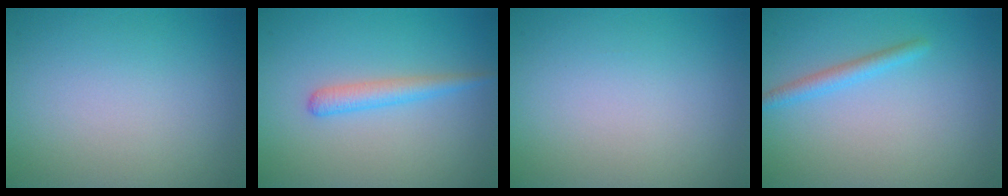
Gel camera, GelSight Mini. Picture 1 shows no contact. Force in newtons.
{"total": 2.0, "press": 1.9, "slide": 0.1}
{"total": 0.0}
{"total": 1.6, "press": 1.6, "slide": 0.1}